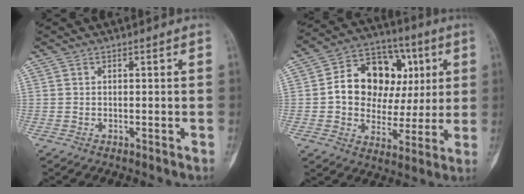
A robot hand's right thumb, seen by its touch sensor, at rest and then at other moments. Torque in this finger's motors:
{"motor_torque": [1.54, 1.84, 0.60, -0.35, 0.34]}